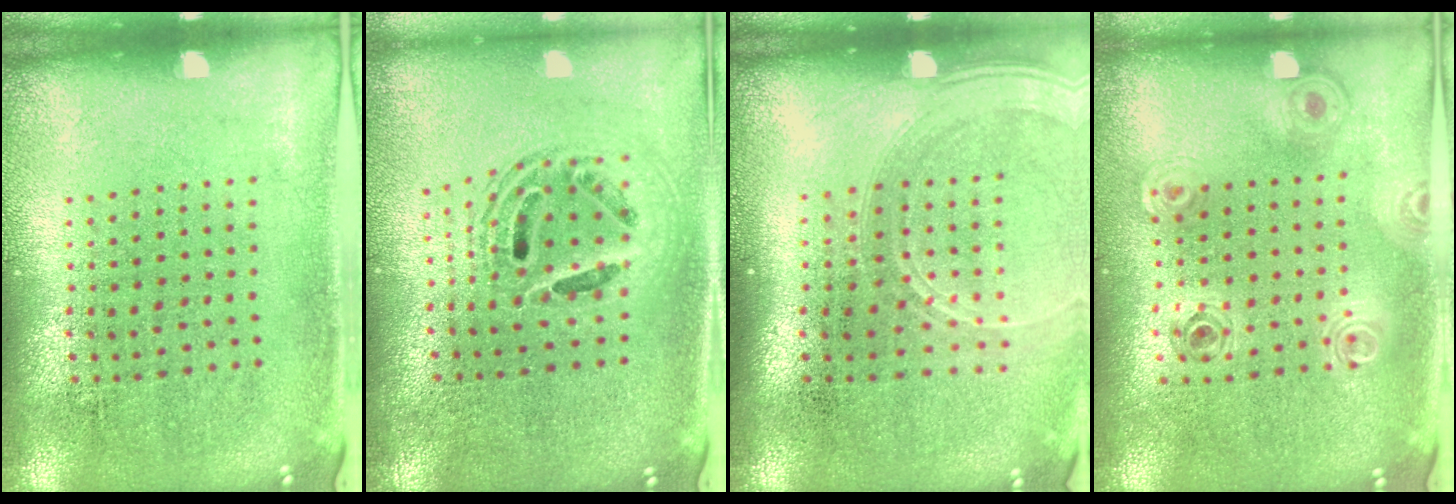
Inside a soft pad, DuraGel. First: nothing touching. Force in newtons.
{"total": 1.8, "press": 1.5, "slide": 1.0}
{"total": 1.7, "press": 1.6, "slide": 0.6}
{"total": 0.8, "press": 0.8, "slide": 0.0}